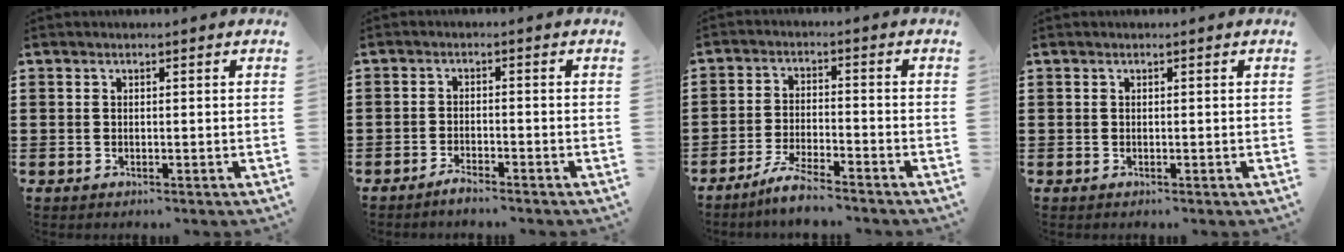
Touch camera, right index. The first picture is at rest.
{"total": 1.9, "force": [-1.8, 0.1, 0.5], "torque": [-0.012, 0.000, -0.034]}
{"total": 4.7, "force": [-4.3, 0.1, 1.8], "torque": [-0.046, -0.005, -0.085]}
{"total": 0.0}